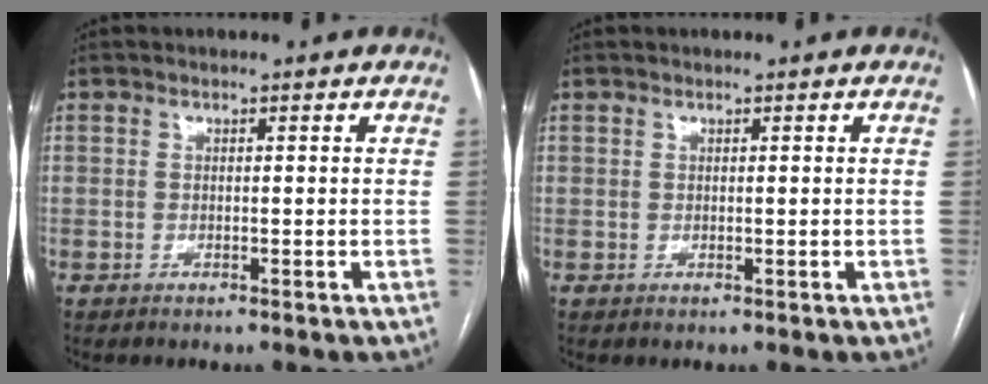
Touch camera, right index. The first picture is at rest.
{"total": 0.0}